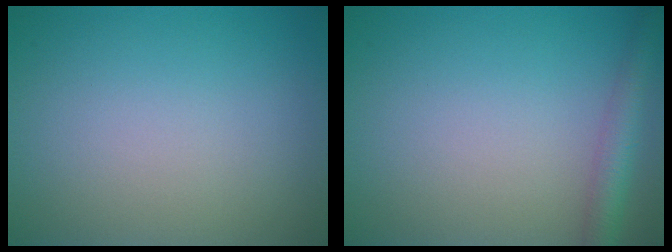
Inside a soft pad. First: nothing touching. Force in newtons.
{"total": 2.9, "press": 2.9, "slide": 0.1}